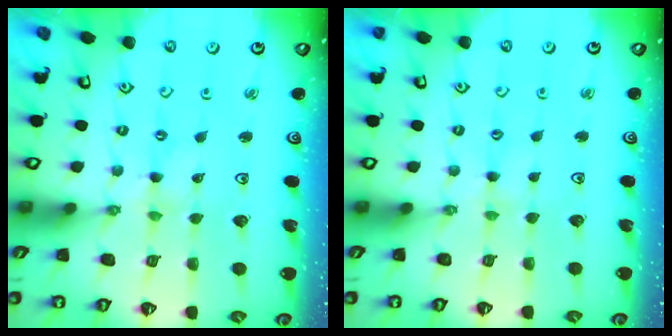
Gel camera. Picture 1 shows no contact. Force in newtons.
{"total": 2.6, "press": 2.6, "slide": 0.4}